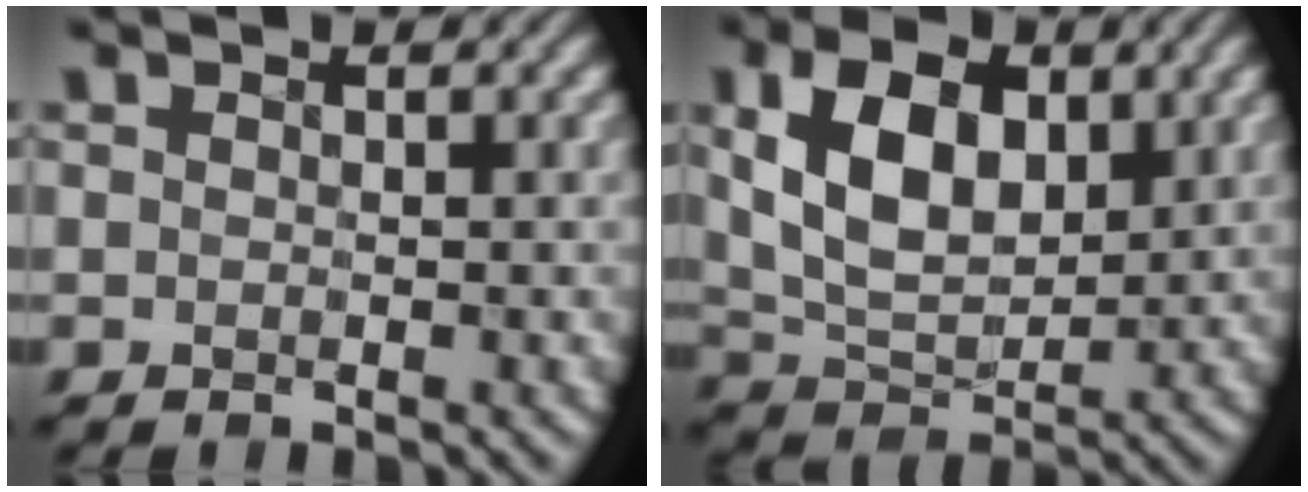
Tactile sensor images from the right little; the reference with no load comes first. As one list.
[{"total": 7.9, "force": [1.6, 4.8, 6.0], "torque": [-0.129, 0.000, 0.034]}]